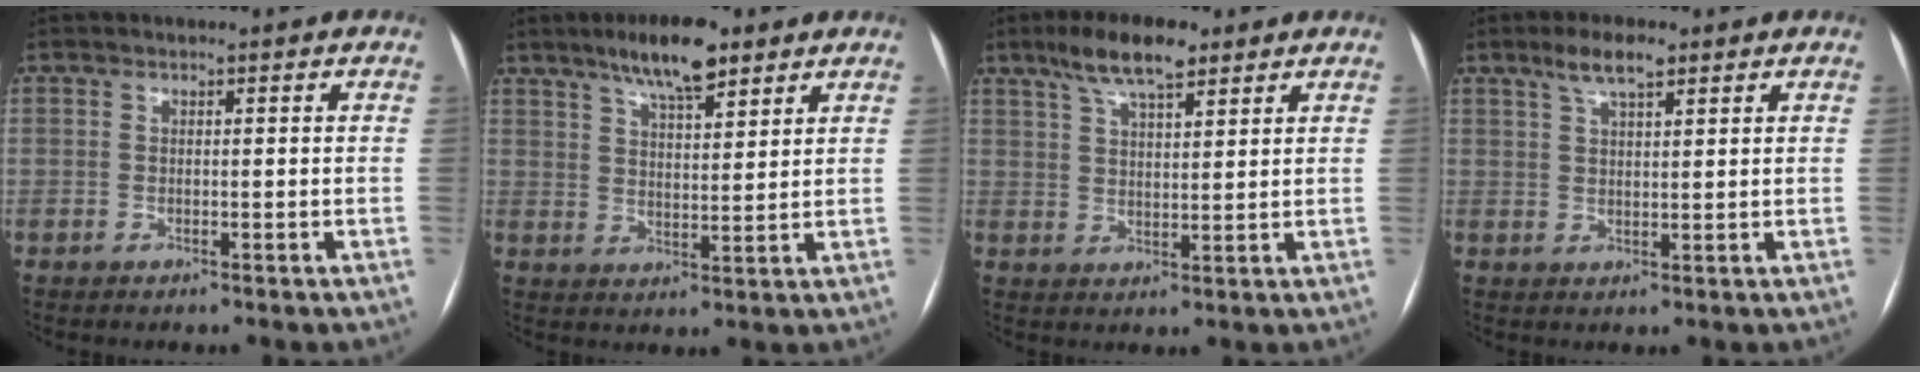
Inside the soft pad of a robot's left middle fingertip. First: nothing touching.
{"total": 9.0, "force": [6.3, 2.2, 6.1], "torque": [-0.104, 0.009, 0.106]}
{"total": 8.1, "force": [5.6, 2.2, 5.4], "torque": [-0.103, 0.015, 0.099]}
{"total": 4.7, "force": [3.2, 1.2, 3.3], "torque": [-0.067, 0.011, 0.058]}